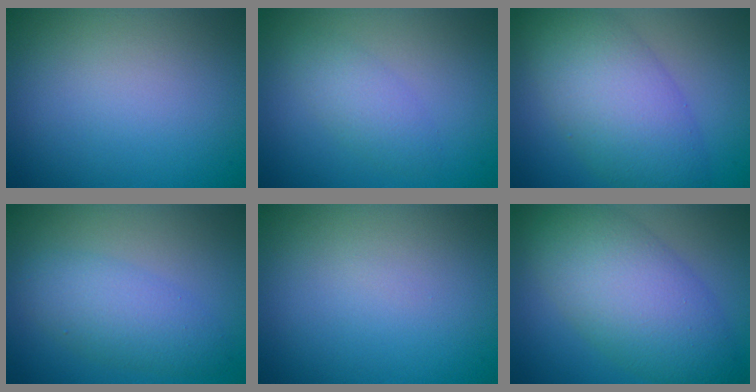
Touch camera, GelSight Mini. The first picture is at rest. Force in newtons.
{"total": 2.2, "press": 2.2, "slide": 0.1}
{"total": 7.6, "press": 7.6, "slide": 0.2}
{"total": 3.7, "press": 3.7, "slide": 0.1}
{"total": 0.0}
{"total": 8.3, "press": 8.3, "slide": 0.4}